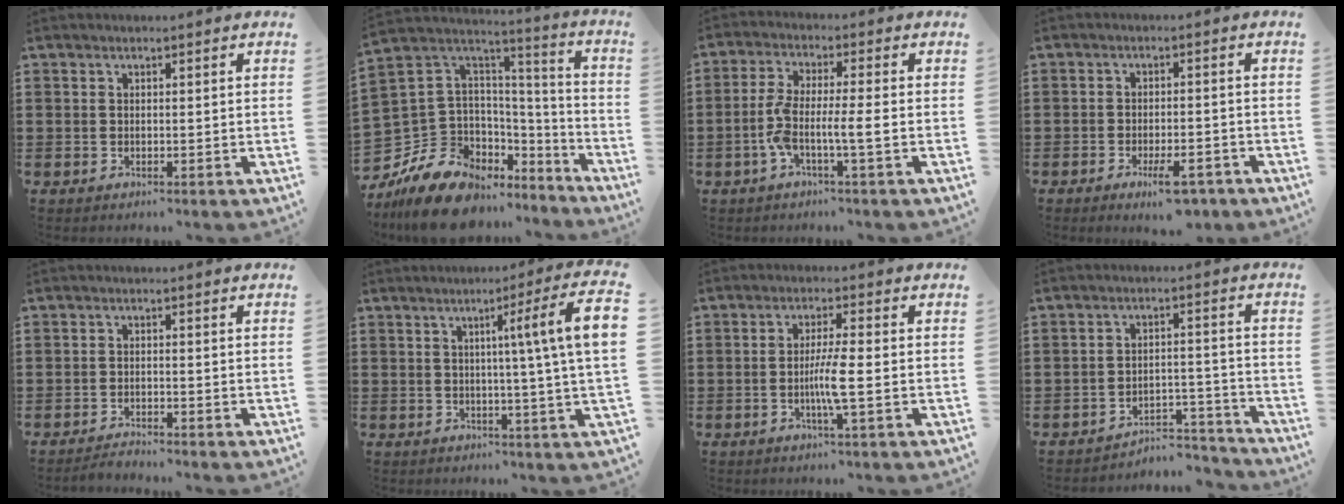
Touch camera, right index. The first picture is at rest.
{"total": 13.6, "force": [-9.3, 8.5, 5.1], "torque": [-0.140, 0.017, -0.166]}
{"total": 6.7, "force": [-2.0, 0.7, 6.3], "torque": [-0.137, -0.013, -0.047]}
{"total": 4.8, "force": [-3.2, 1.4, 3.2], "torque": [-0.056, 0.002, -0.057]}
{"total": 1.5, "force": [-1.5, 0.0, 0.1], "torque": [-0.003, 0.003, -0.029]}
{"total": 9.3, "force": [1.4, -1.1, 9.1], "torque": [-0.154, -0.010, 0.012]}
{"total": 5.1, "force": [-1.0, 0.0, 5.0], "torque": [-0.103, -0.012, -0.025]}
{"total": 4.6, "force": [-4.4, 1.0, 0.8], "torque": [-0.016, 0.009, -0.091]}